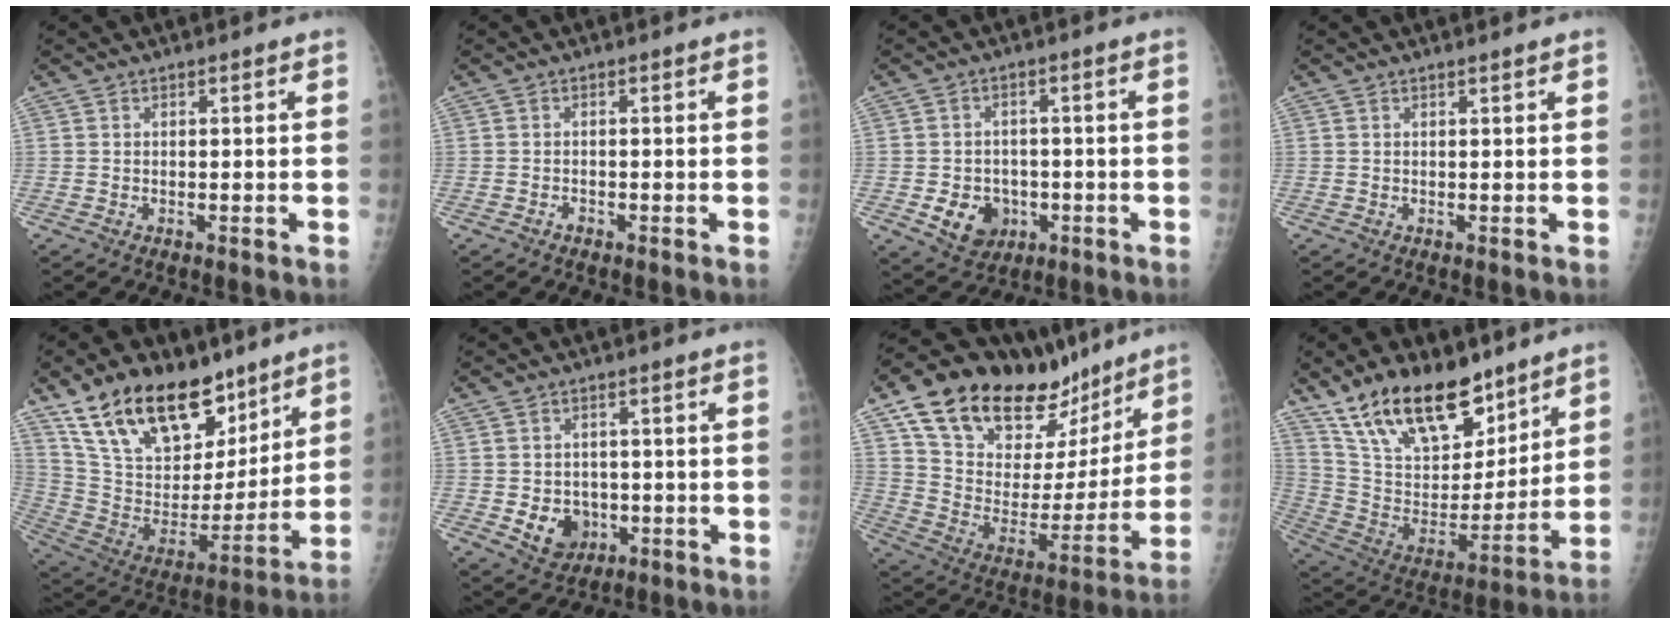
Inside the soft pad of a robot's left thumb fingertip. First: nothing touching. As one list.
[{"total": 0.9, "force": [-0.7, 0.6, 0.3], "torque": [-0.002, 0.003, -0.013]}, {"total": 7.6, "force": [-2.1, 6.3, 3.7], "torque": [-0.032, 0.009, -0.025]}, {"total": 0.5, "force": [0.4, -0.1, 0.3], "torque": [-0.012, -0.002, 0.010]}, {"total": 24.9, "force": [16.5, 12.9, 13.5], "torque": [-0.199, -0.058, 0.295]}, {"total": 7.0, "force": [-1.5, 5.9, 3.5], "torque": [-0.026, 0.004, -0.014]}, {"total": 28.8, "force": [19.2, 14.0, 16.2], "torque": [-0.225, -0.043, 0.317]}, {"total": 22.6, "force": [15.7, 10.6, 12.3], "torque": [-0.179, -0.064, 0.286]}]